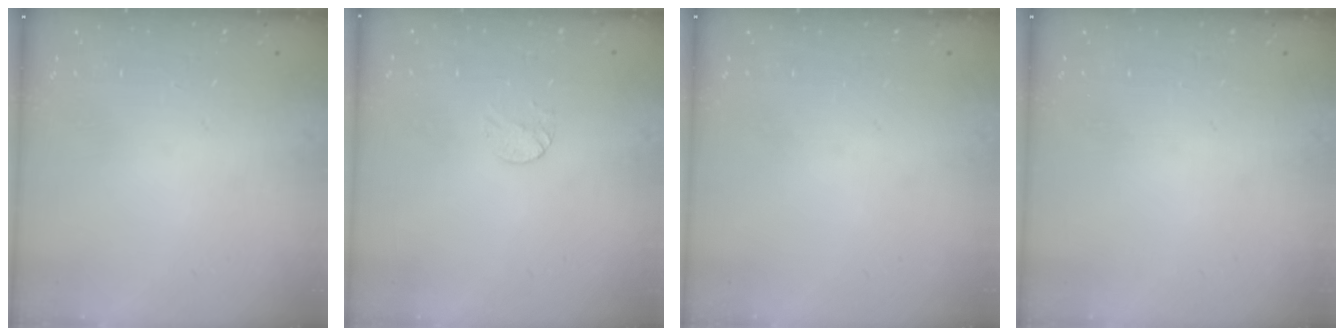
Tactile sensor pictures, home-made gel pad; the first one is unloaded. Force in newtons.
{"total": 4.3, "press": 4.3, "slide": 0.4}
{"total": 0.0}
{"total": 0.0}